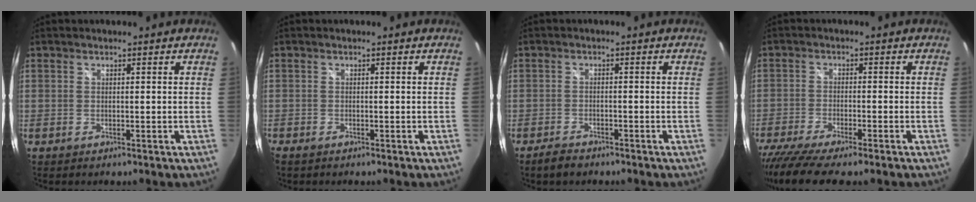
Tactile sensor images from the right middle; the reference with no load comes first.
{"total": 0.9, "force": [-0.8, 0.4, 0.3], "torque": [-0.008, -0.005, -0.017]}
{"total": 3.2, "force": [-2.7, 1.2, 1.2], "torque": [-0.037, -0.006, -0.050]}
{"total": 9.8, "force": [-8.1, 0.9, 5.5], "torque": [-0.128, -0.044, -0.139]}